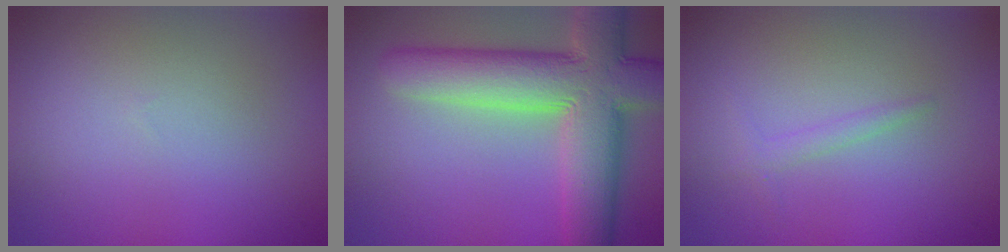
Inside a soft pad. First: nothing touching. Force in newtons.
{"total": 10.9, "press": 10.9, "slide": 1.1}
{"total": 1.0, "press": 1.0, "slide": 0.1}